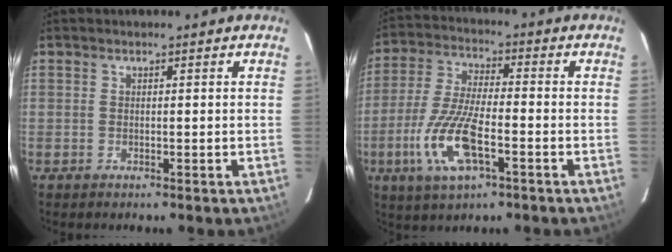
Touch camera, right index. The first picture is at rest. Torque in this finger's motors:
{"motor_torque": [1.56, -0.58, 0.86, 0.21]}